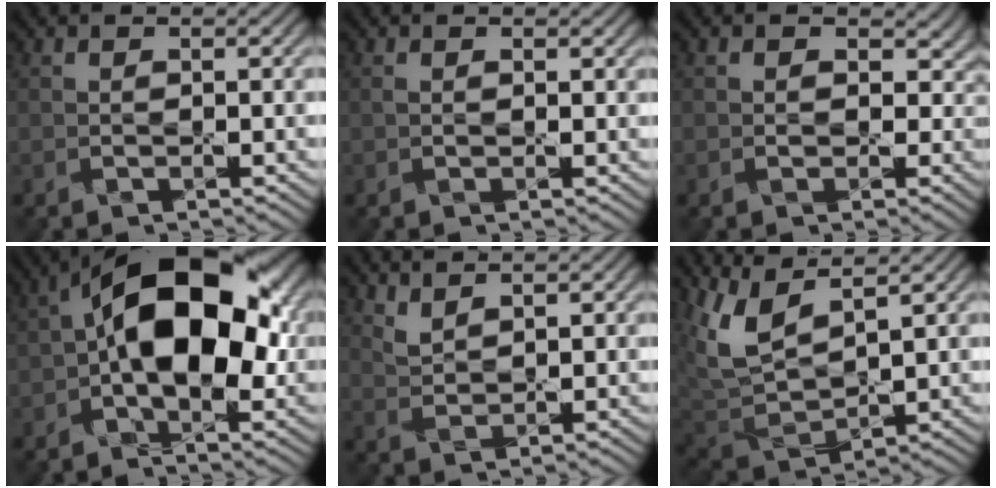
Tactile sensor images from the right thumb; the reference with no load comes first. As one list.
[{"total": 1.0, "force": [0.3, 0.6, 0.7], "torque": [-0.017, -0.002, 0.006]}, {"total": 4.1, "force": [0.4, 3.4, 2.3], "torque": [-0.020, -0.003, 0.003]}, {"total": 16.3, "force": [1.5, 9.1, 13.4], "torque": [-0.209, 0.025, 0.007]}, {"total": 3.3, "force": [2.6, 1.2, 1.6], "torque": [-0.043, -0.004, 0.060]}, {"total": 10.2, "force": [6.1, 4.0, 7.1], "torque": [-0.180, 0.007, 0.124]}]